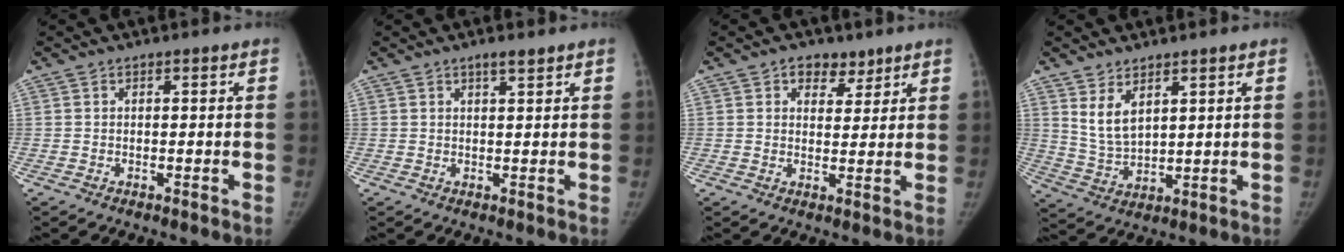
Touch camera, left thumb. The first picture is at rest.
{"total": 2.0, "force": [1.5, 0.4, 1.3], "torque": [-0.019, -0.009, 0.026]}
{"total": 4.6, "force": [2.9, 3.2, 1.6], "torque": [0.007, -0.014, 0.044]}
{"total": 6.2, "force": [3.5, 3.0, 4.2], "torque": [-0.070, -0.027, 0.080]}